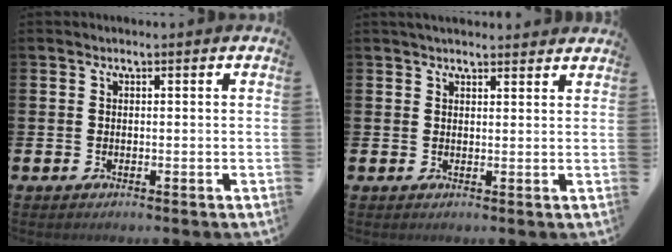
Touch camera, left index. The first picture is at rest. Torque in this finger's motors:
{"motor_torque": [1.08, -1.06, 0.12, 0.07]}